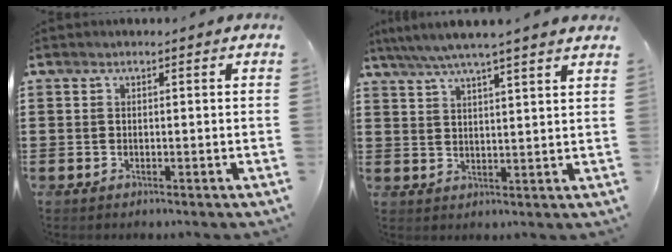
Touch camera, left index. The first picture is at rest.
{"total": 4.7, "force": [4.0, -0.4, 2.4], "torque": [-0.060, -0.016, 0.069]}